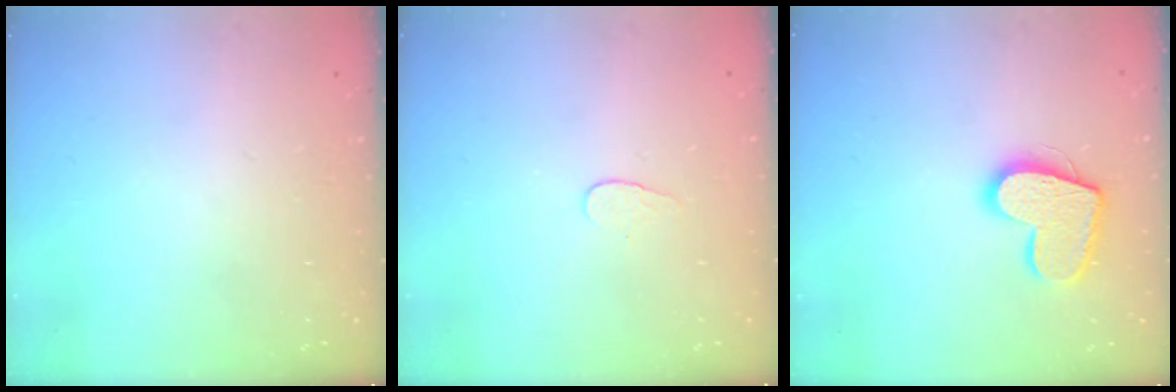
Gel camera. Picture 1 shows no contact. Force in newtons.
{"total": 3.9, "press": 3.9, "slide": 0.4}
{"total": 14.3, "press": 14.3, "slide": 1.1}